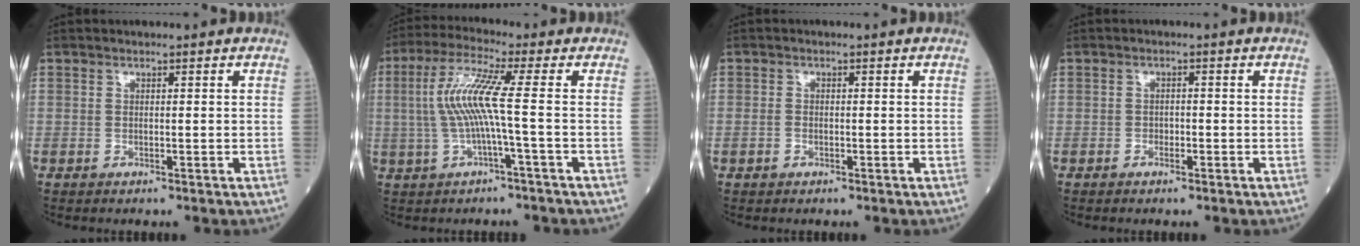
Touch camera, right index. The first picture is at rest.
{"total": 7.8, "force": [-0.3, -0.6, 7.8], "torque": [-0.168, 0.020, -0.006]}
{"total": 1.1, "force": [-0.4, 0.9, 0.6], "torque": [-0.013, 0.003, -0.004]}
{"total": 1.2, "force": [-0.6, 0.8, 0.7], "torque": [-0.006, 0.004, -0.010]}